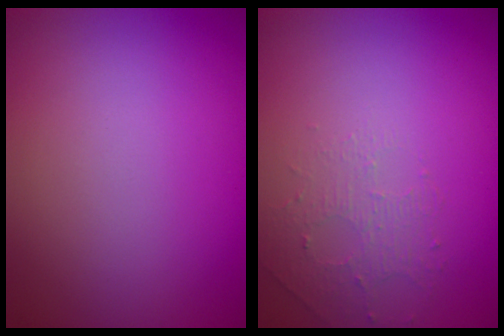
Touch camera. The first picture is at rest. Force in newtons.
{"total": 1.4, "press": 0.7, "slide": 1.2}